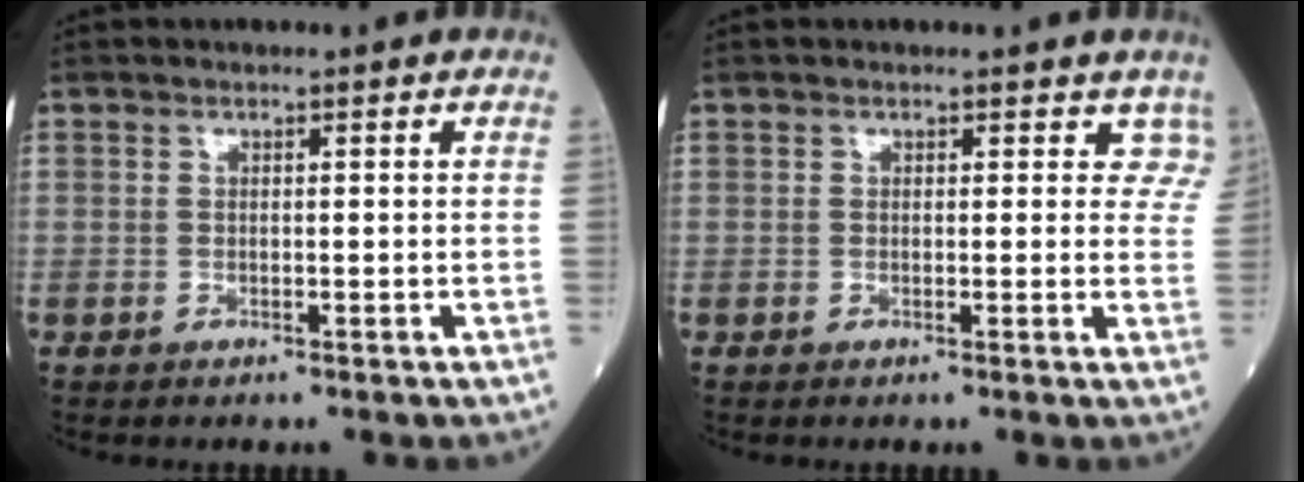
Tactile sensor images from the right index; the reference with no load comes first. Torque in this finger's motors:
{"motor_torque": [-0.02, 0.05, 0.00, 0.00]}